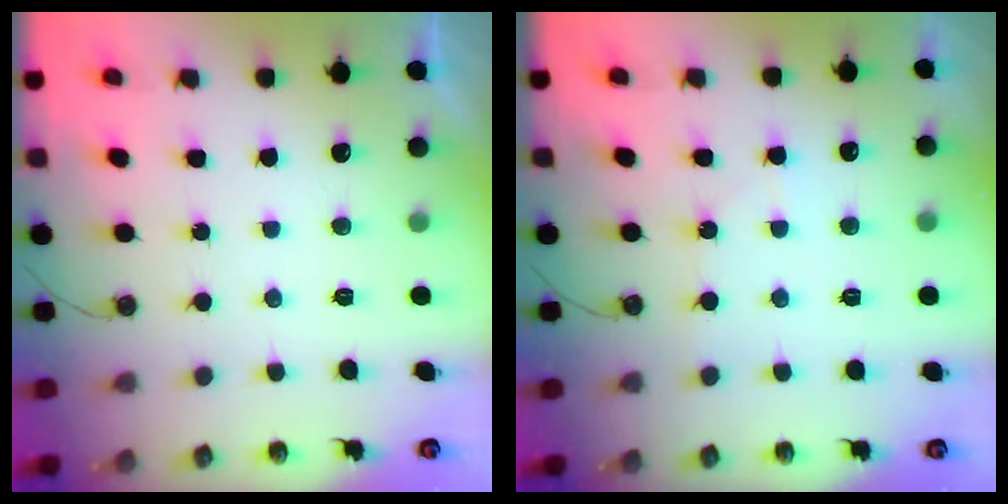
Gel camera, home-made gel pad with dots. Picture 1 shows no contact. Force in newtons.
{"total": 4.7, "press": 4.7, "slide": 0.5}